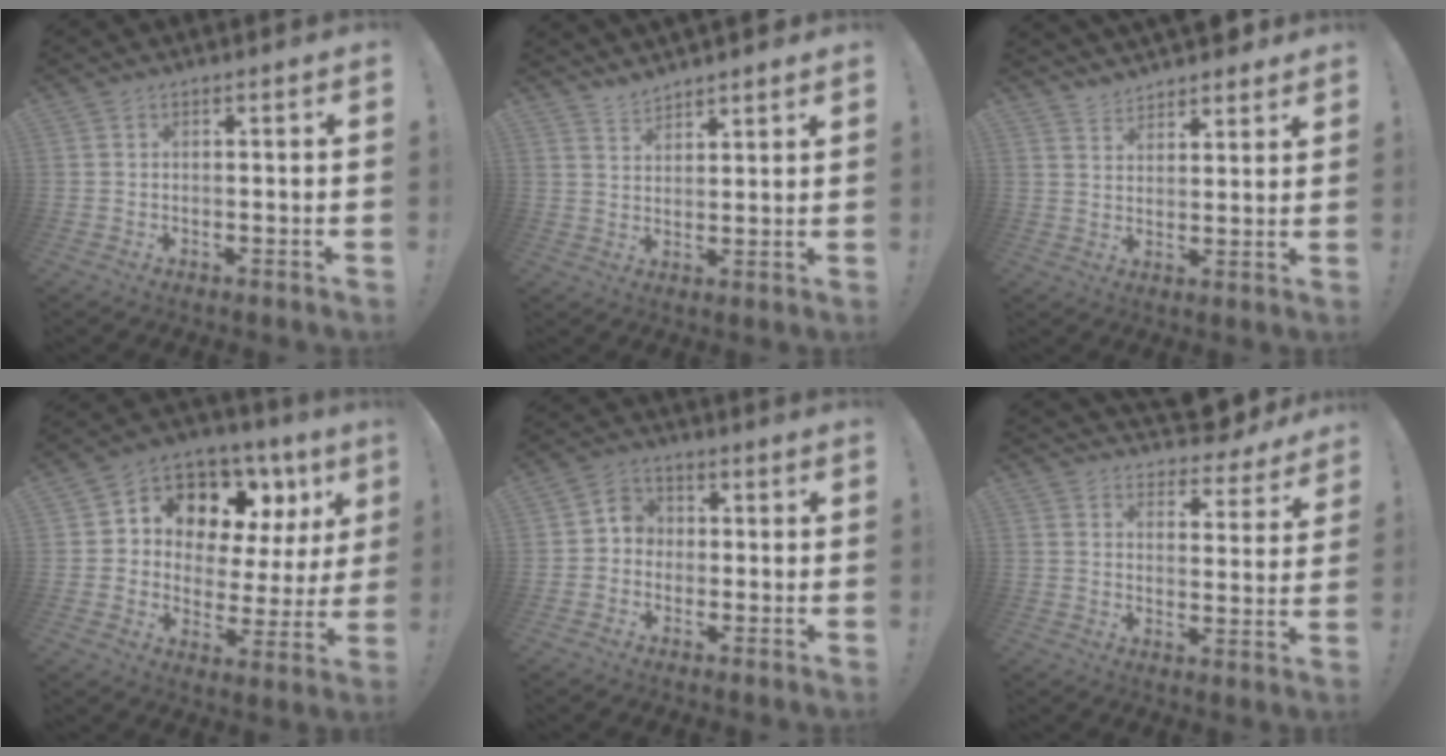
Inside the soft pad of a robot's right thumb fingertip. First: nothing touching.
{"total": 4.4, "force": [4.3, 1.1, 0.5], "torque": [-0.009, -0.027, 0.079]}
{"total": 5.6, "force": [5.2, 1.9, 0.5], "torque": [-0.012, -0.039, 0.096]}
{"total": 10.2, "force": [6.1, 6.7, 4.7], "torque": [-0.073, -0.061, 0.111]}
{"total": 5.1, "force": [-0.9, 4.7, 1.8], "torque": [-0.031, 0.018, -0.014]}
{"total": 6.7, "force": [6.3, 1.6, 1.6], "torque": [-0.019, -0.064, 0.110]}